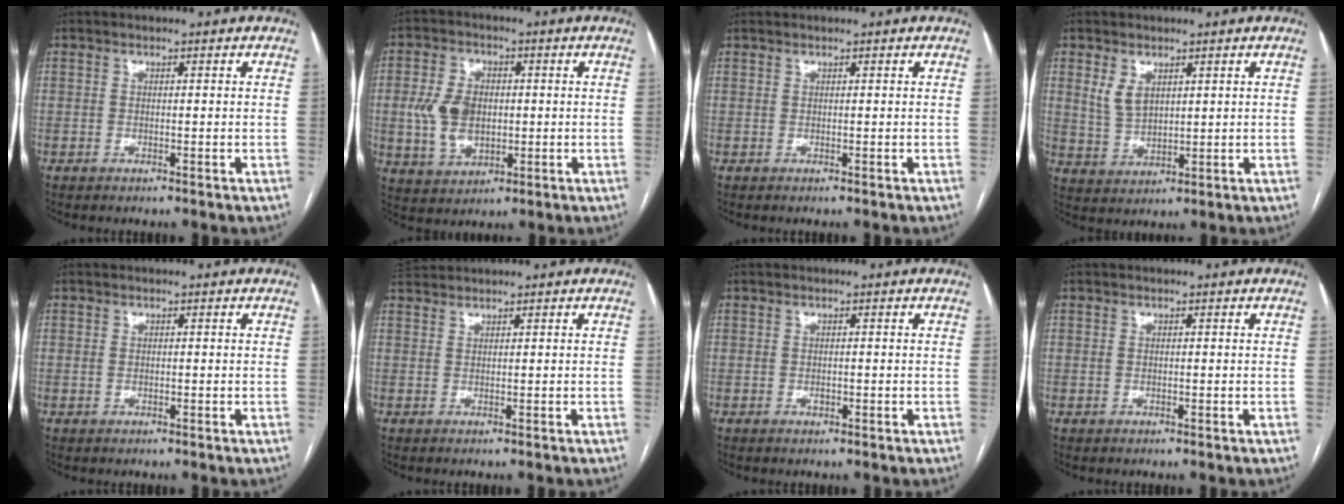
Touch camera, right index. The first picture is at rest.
{"total": 8.4, "force": [0.0, 5.7, 6.1], "torque": [-0.134, 0.013, 0.011]}
{"total": 0.0}
{"total": 4.4, "force": [2.1, 2.7, 2.8], "torque": [-0.064, 0.002, 0.052]}
{"total": 0.8, "force": [0.0, 0.6, 0.5], "torque": [-0.011, 0.000, 0.001]}
{"total": 2.1, "force": [2.1, -0.2, 0.0], "torque": [-0.010, 0.020, 0.048]}
{"total": 0.6, "force": [-0.2, 0.4, 0.4], "torque": [-0.010, 0.000, -0.003]}
{"total": 0.5, "force": [0.0, 0.4, 0.3], "torque": [-0.008, 0.000, 0.001]}